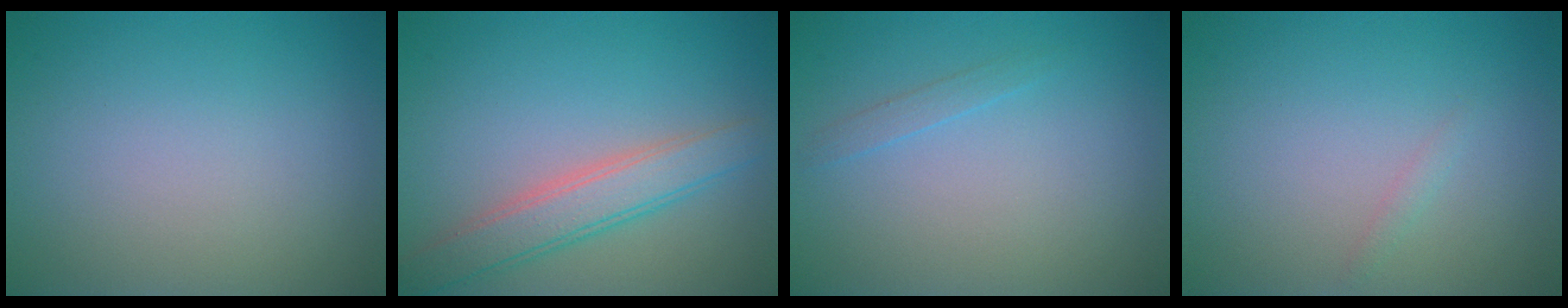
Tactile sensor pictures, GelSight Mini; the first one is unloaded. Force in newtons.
{"total": 4.0, "press": 4.0, "slide": 0.1}
{"total": 0.9, "press": 0.9, "slide": 0.0}
{"total": 0.7, "press": 0.7, "slide": 0.0}